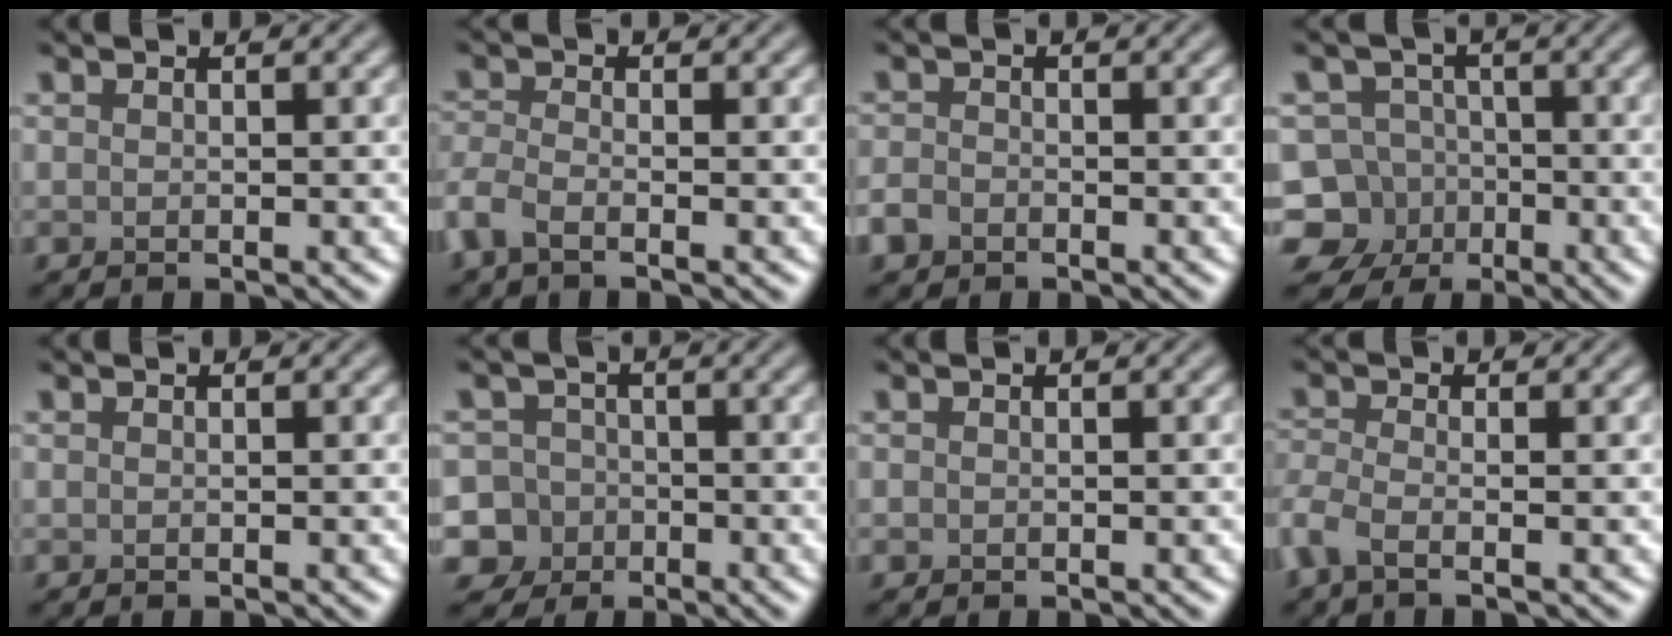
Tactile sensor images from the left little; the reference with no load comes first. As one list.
[{"total": 2.4, "force": [-1.5, 1.0, 1.5], "torque": [-0.038, -0.005, -0.043]}, {"total": 1.6, "force": [-1.1, 1.1, 0.5], "torque": [-0.007, 0.000, -0.028]}, {"total": 9.0, "force": [-4.7, 7.6, 1.3], "torque": [-0.022, -0.009, -0.104]}, {"total": 0.0}, {"total": 8.5, "force": [-3.5, 7.7, 1.5], "torque": [-0.032, -0.009, -0.095]}, {"total": 0.0}, {"total": 2.6, "force": [-1.5, 0.9, 1.9], "torque": [-0.049, -0.010, -0.045]}]